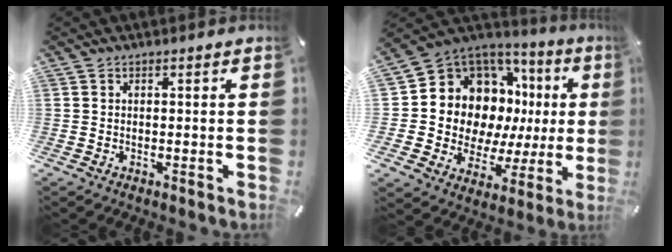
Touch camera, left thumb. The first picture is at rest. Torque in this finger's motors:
{"motor_torque": [1.93, 3.08, 1.27, -0.98, 0.37]}